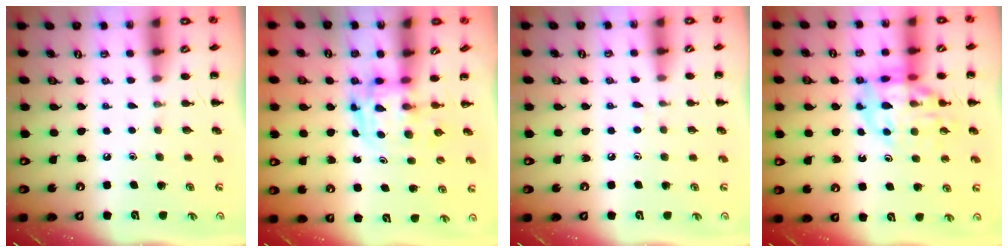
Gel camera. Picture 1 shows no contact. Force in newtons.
{"total": 3.3, "press": 3.3, "slide": 0.5}
{"total": 2.7, "press": 2.4, "slide": 1.4}
{"total": 14.6, "press": 14.3, "slide": 2.7}